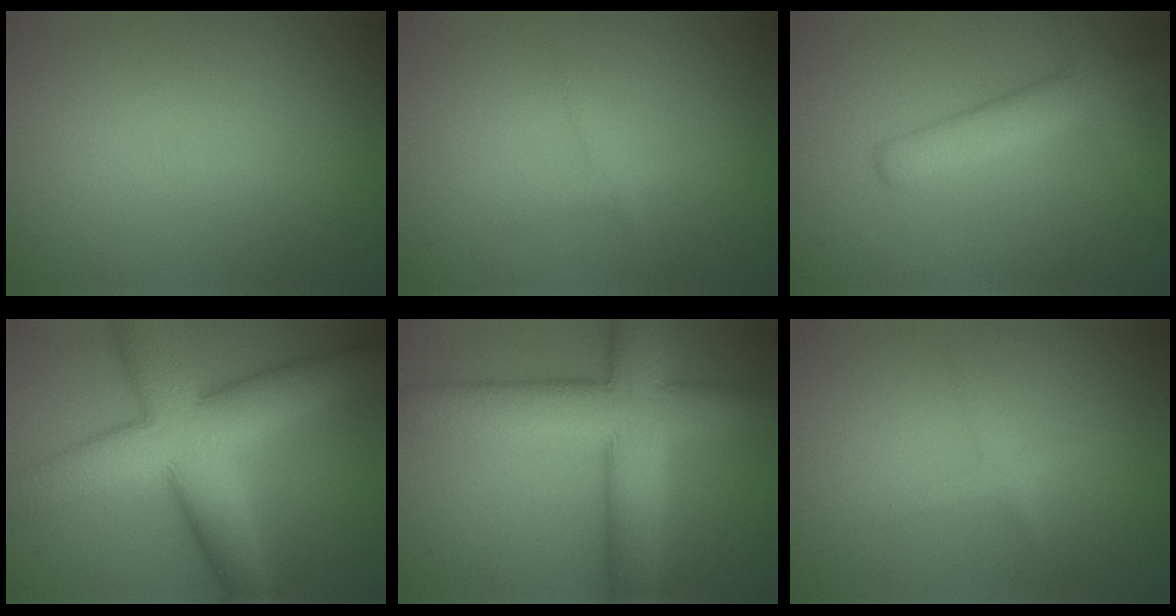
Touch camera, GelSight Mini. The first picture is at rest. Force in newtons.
{"total": 1.0, "press": 1.0, "slide": 0.1}
{"total": 4.3, "press": 4.3, "slide": 0.2}
{"total": 9.9, "press": 9.9, "slide": 0.5}
{"total": 10.0, "press": 10.0, "slide": 0.5}
{"total": 1.3, "press": 1.3, "slide": 0.0}